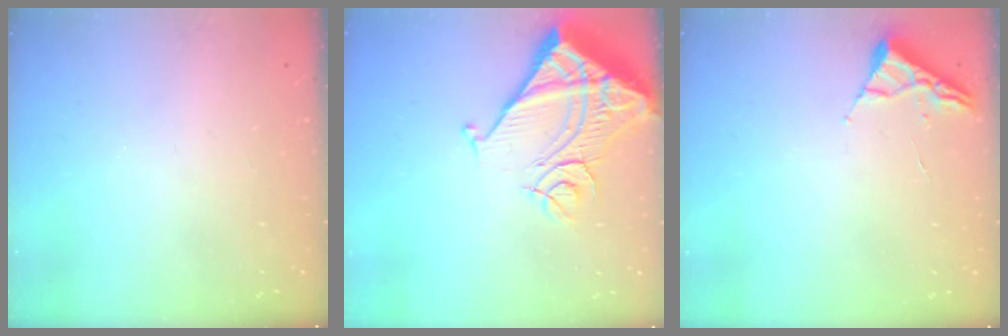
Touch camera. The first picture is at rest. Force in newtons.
{"total": 14.6, "press": 14.5, "slide": 2.0}
{"total": 2.6, "press": 2.6, "slide": 0.3}